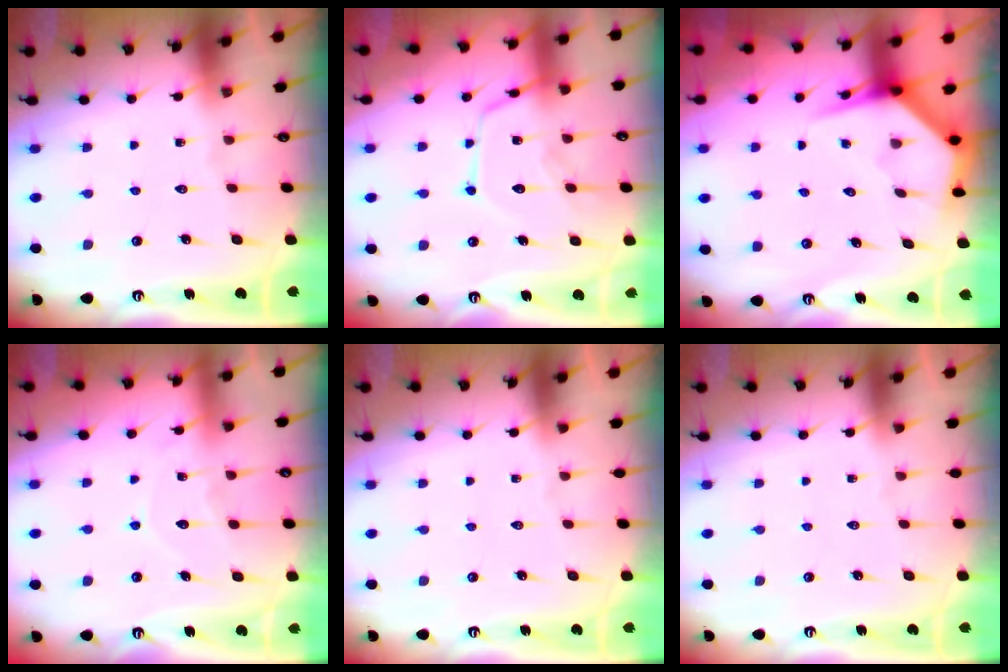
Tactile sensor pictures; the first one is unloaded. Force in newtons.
{"total": 14.9, "press": 14.8, "slide": 1.4}
{"total": 5.6, "press": 5.6, "slide": 0.4}
{"total": 9.1, "press": 9.1, "slide": 0.9}
{"total": 0.0}
{"total": 0.0}